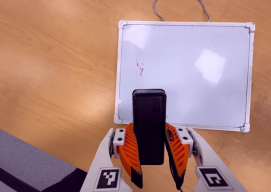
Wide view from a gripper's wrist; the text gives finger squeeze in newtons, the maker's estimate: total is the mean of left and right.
{"total": 11.4, "left": 9.4, "right": 13.4}